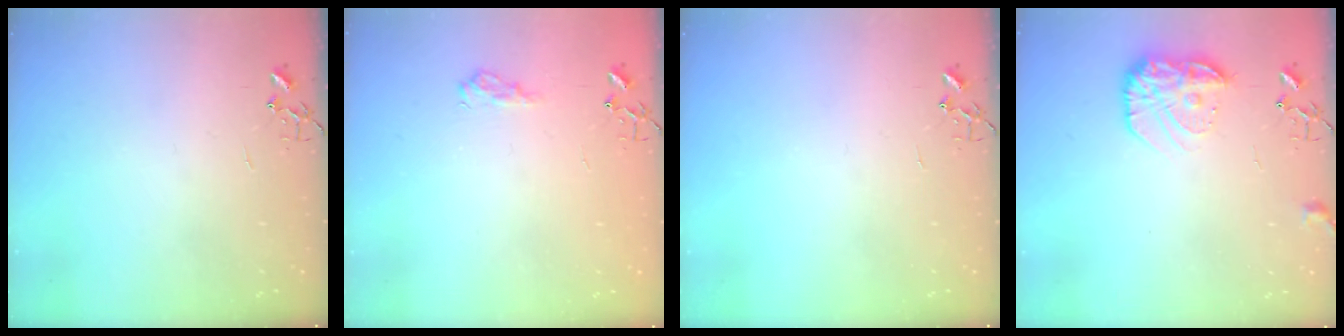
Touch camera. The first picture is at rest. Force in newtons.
{"total": 8.2, "press": 8.2, "slide": 0.9}
{"total": 0.0}
{"total": 13.9, "press": 13.9, "slide": 1.0}